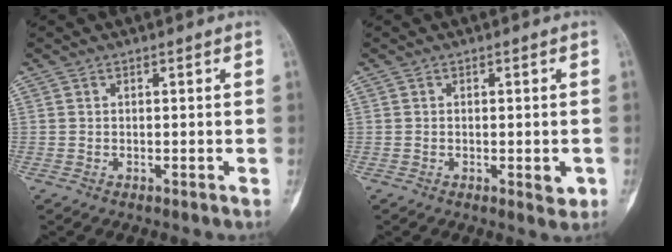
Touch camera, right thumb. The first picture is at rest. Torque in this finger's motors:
{"motor_torque": [0.27, 0.04, 0.21, -0.45, 0.13]}